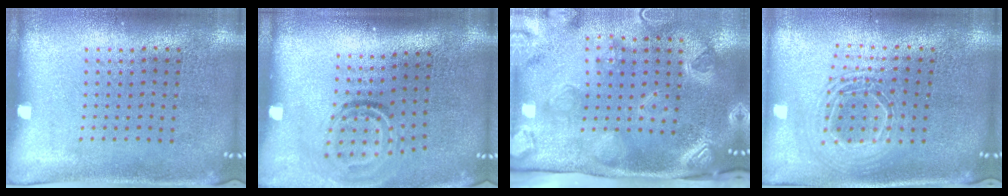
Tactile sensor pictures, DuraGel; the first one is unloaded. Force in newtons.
{"total": 1.9, "press": 1.1, "slide": 1.5}
{"total": 3.9, "press": 2.9, "slide": 2.6}
{"total": 2.0, "press": 1.6, "slide": 1.2}